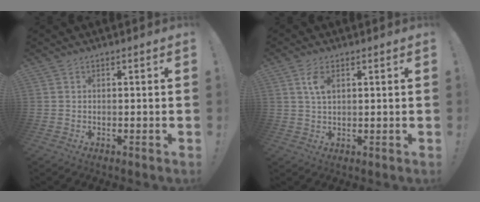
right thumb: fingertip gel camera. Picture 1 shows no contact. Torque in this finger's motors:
{"motor_torque": [0.09, -0.06, 0.08, -0.01, 0.00]}